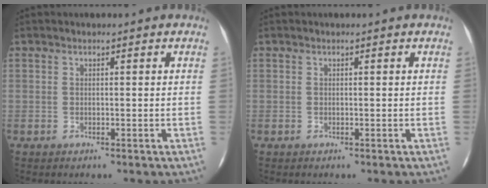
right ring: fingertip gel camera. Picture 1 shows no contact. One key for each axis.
{"total": 0.0}